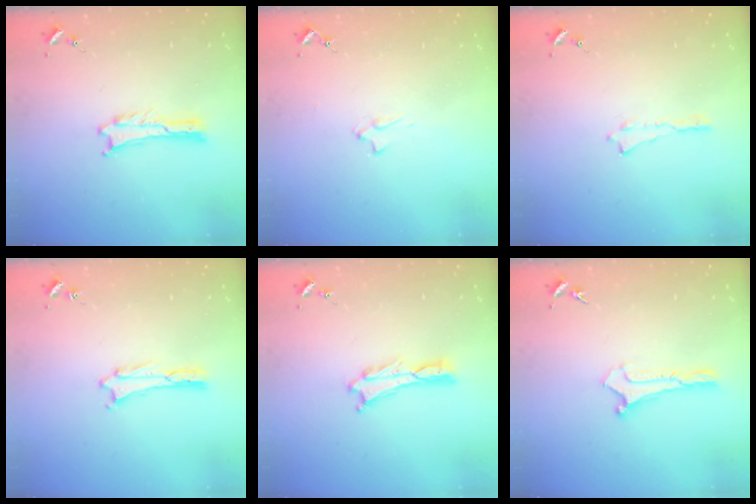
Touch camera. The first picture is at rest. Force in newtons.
{"total": 2.1, "press": 2.1, "slide": 0.3}
{"total": 0.0}
{"total": 1.1, "press": 1.1, "slide": 0.1}
{"total": 0.0}
{"total": 0.0}